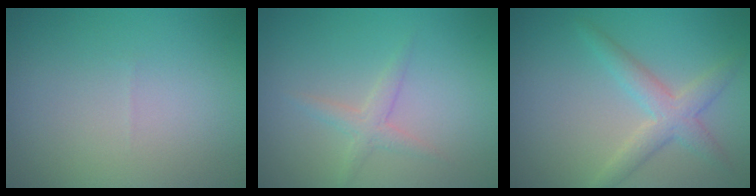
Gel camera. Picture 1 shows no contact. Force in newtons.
{"total": 1.6, "press": 1.6, "slide": 0.1}
{"total": 3.1, "press": 3.1, "slide": 0.1}